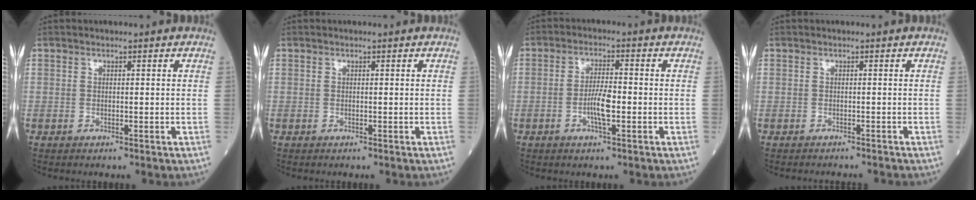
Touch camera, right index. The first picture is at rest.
{"total": 0.0}
{"total": 4.7, "force": [-1.3, 0.8, 4.4], "torque": [-0.085, 0.001, -0.025]}
{"total": 2.9, "force": [-2.8, 0.9, 0.3], "torque": [0.004, -0.004, -0.038]}